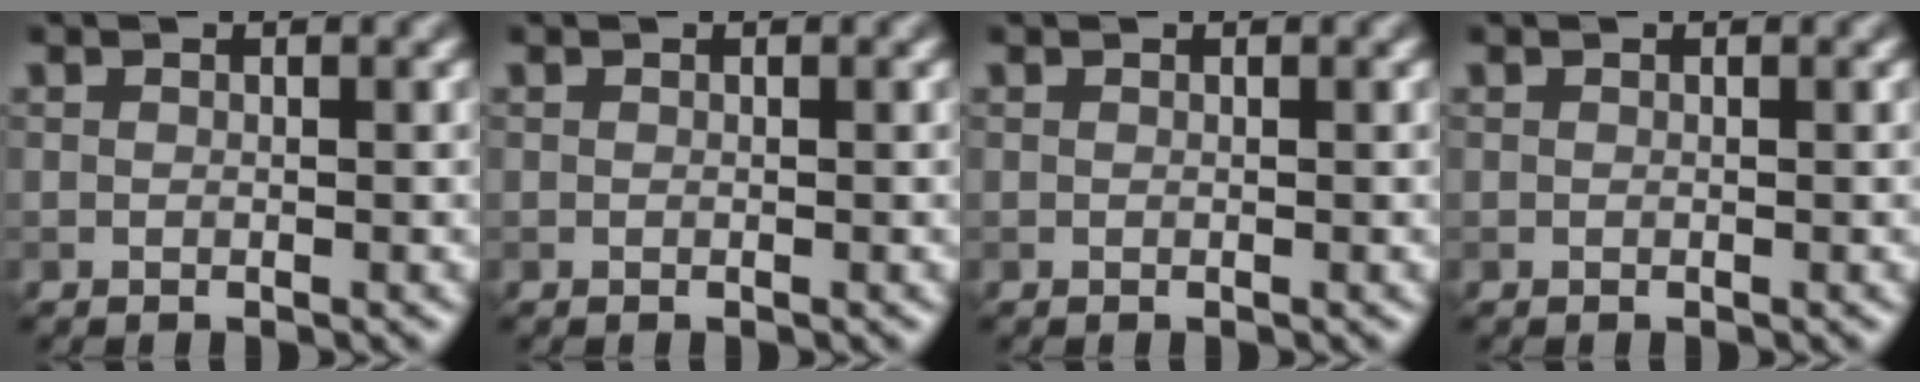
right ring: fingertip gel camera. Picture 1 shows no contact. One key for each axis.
{"total": 0.0}
{"total": 0.0}
{"total": 0.0}